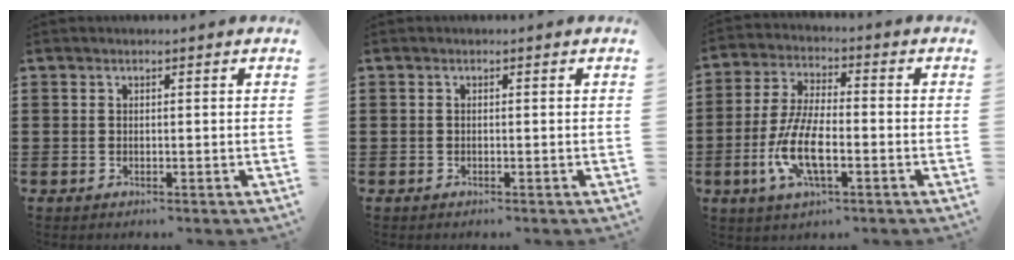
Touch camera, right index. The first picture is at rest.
{"total": 0.0}
{"total": 10.8, "force": [-3.5, 3.8, 9.4], "torque": [-0.222, -0.015, -0.071]}